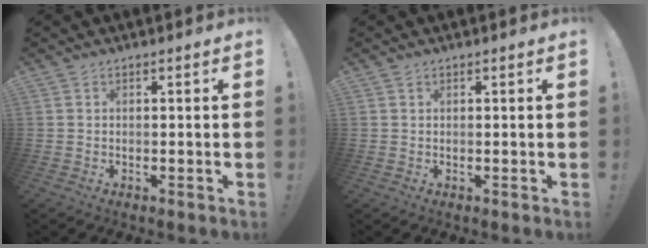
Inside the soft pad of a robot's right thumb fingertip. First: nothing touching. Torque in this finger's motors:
{"motor_torque": [-0.15, 0.20, 0.06, 0.00, 0.00]}